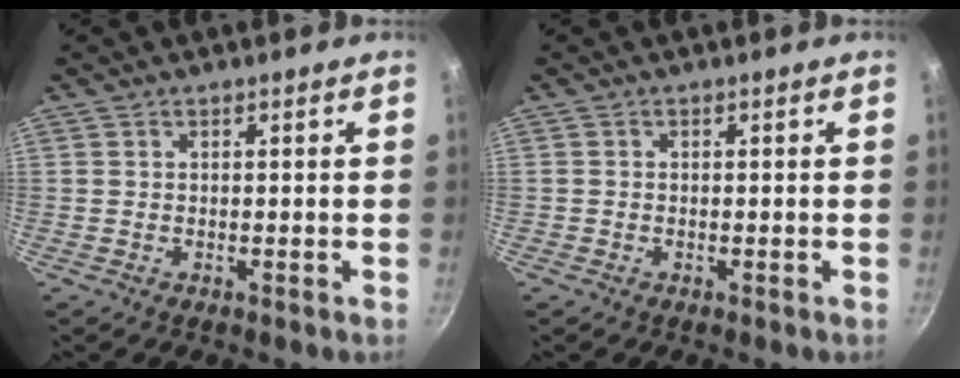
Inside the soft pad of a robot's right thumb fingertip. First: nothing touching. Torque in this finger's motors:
{"motor_torque": [-0.12, 0.06, -0.35, 0.18, 0.02]}